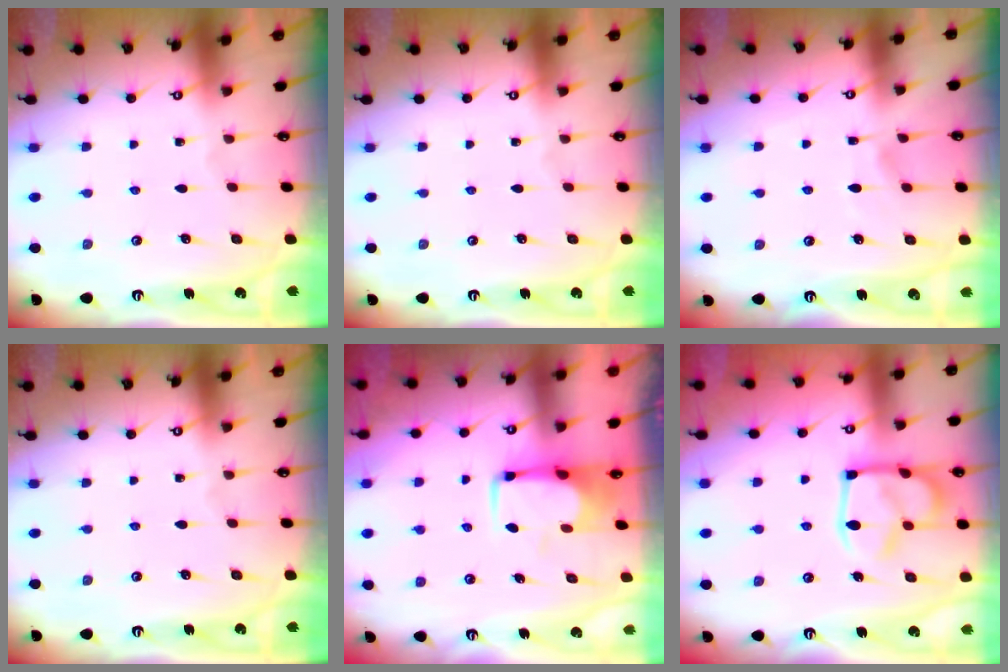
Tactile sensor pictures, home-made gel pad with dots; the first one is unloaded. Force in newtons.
{"total": 0.0}
{"total": 3.5, "press": 3.5, "slide": 0.4}
{"total": 0.0}
{"total": 3.9, "press": 3.9, "slide": 0.7}
{"total": 9.0, "press": 8.9, "slide": 1.2}